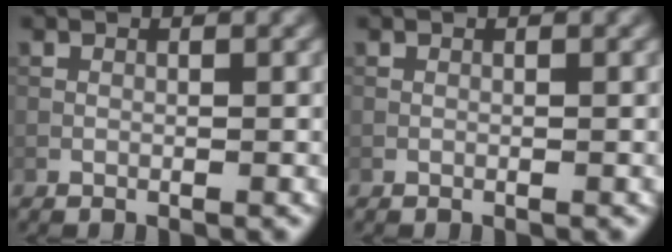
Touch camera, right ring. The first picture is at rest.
{"total": 0.0}